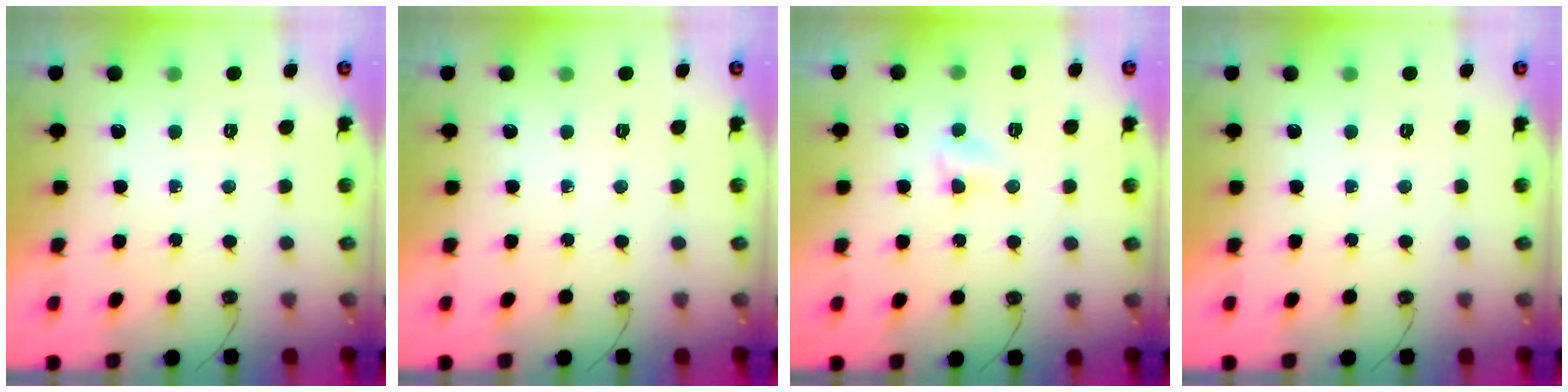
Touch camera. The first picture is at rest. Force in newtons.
{"total": 0.0}
{"total": 3.3, "press": 3.2, "slide": 0.5}
{"total": 0.0}